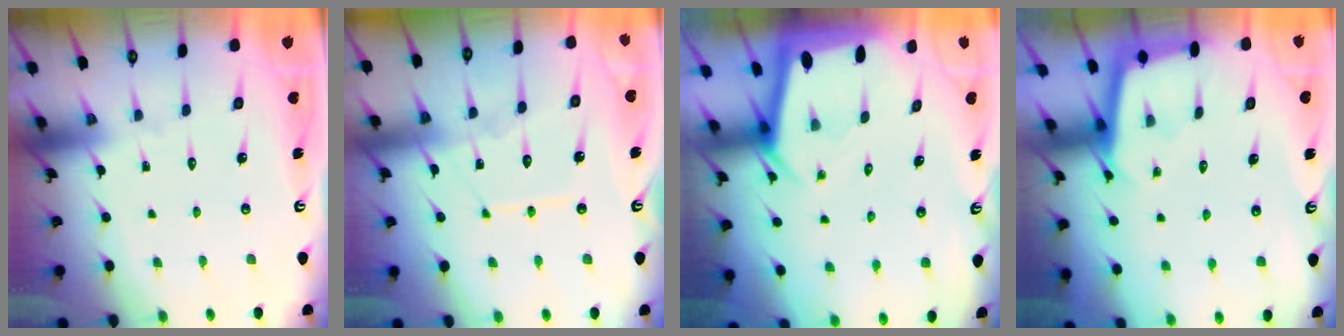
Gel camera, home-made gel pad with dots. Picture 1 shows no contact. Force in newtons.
{"total": 10.8, "press": 10.7, "slide": 1.1}
{"total": 2.1, "press": 2.1, "slide": 0.2}
{"total": 2.5, "press": 2.5, "slide": 0.1}